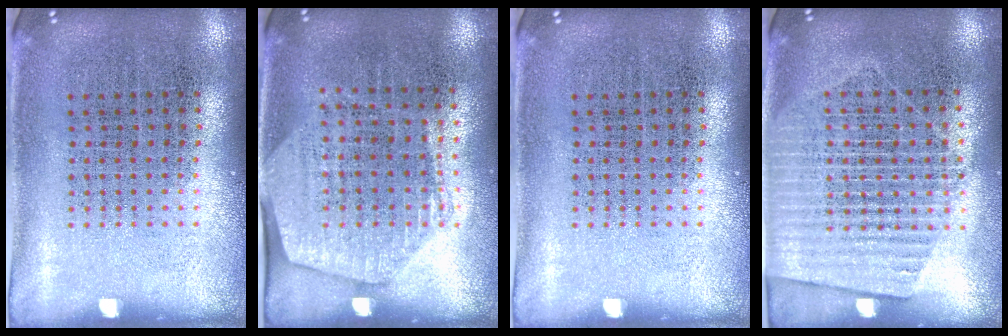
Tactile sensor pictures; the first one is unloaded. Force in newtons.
{"total": 1.6, "press": 1.4, "slide": 0.8}
{"total": 0.0}
{"total": 1.6, "press": 1.4, "slide": 0.8}